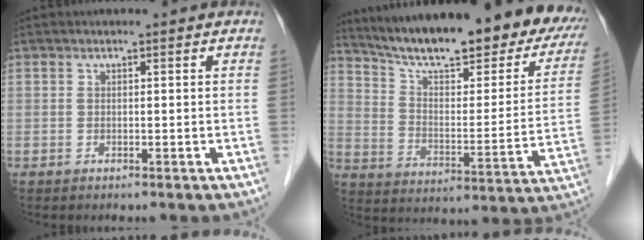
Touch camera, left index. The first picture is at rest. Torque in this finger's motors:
{"motor_torque": [0.33, -0.28, 0.36, 0.12]}